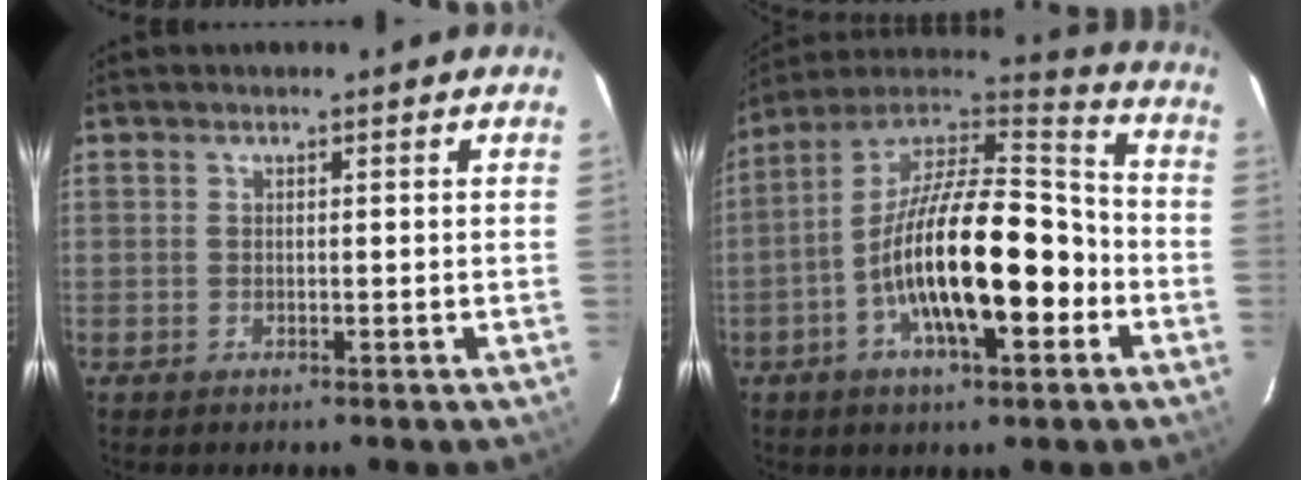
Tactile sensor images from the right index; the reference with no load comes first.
{"total": 21.1, "force": [-6.5, 7.4, 18.6], "torque": [-0.333, 0.000, -0.120]}